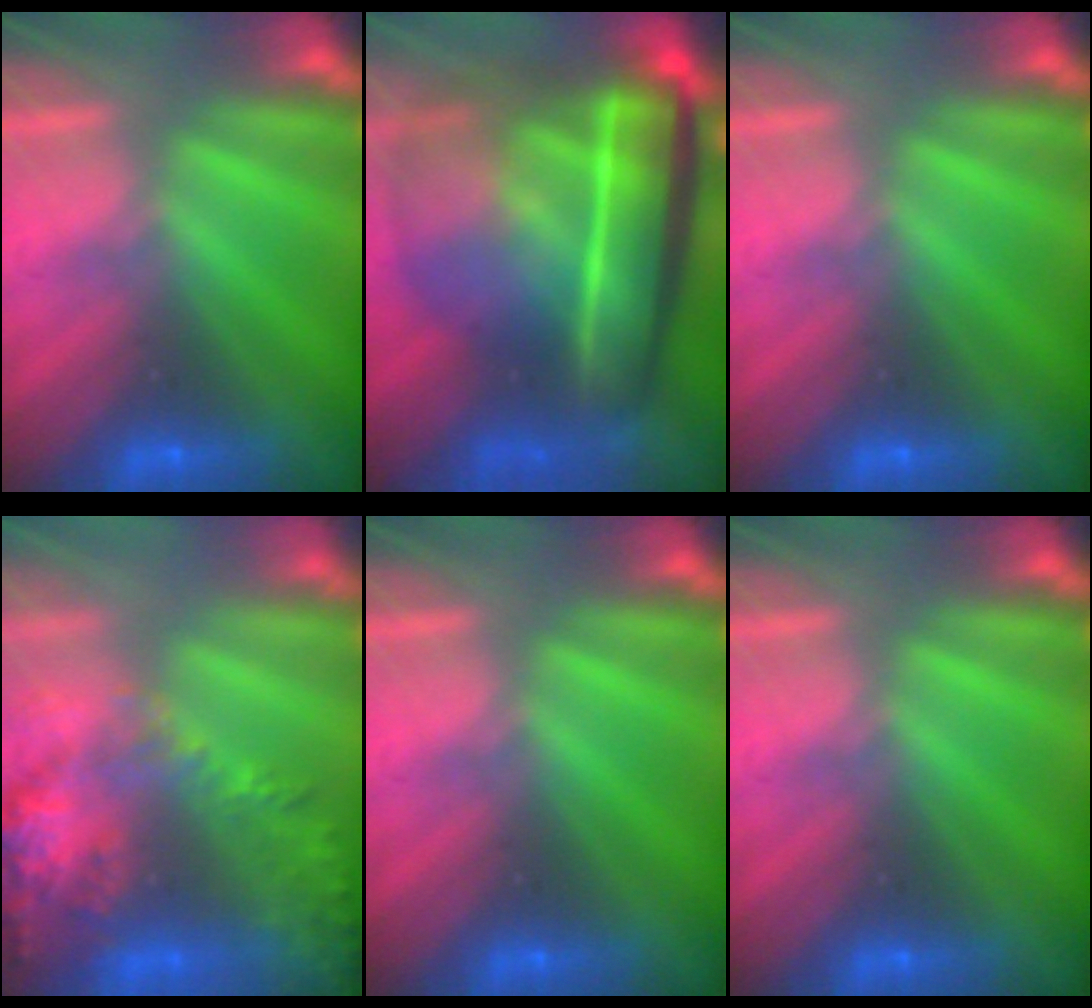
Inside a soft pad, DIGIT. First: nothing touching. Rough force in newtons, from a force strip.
{"total": 7.3}
{"total": 0.0}
{"total": 8.7}
{"total": 0.0}
{"total": 0.0}